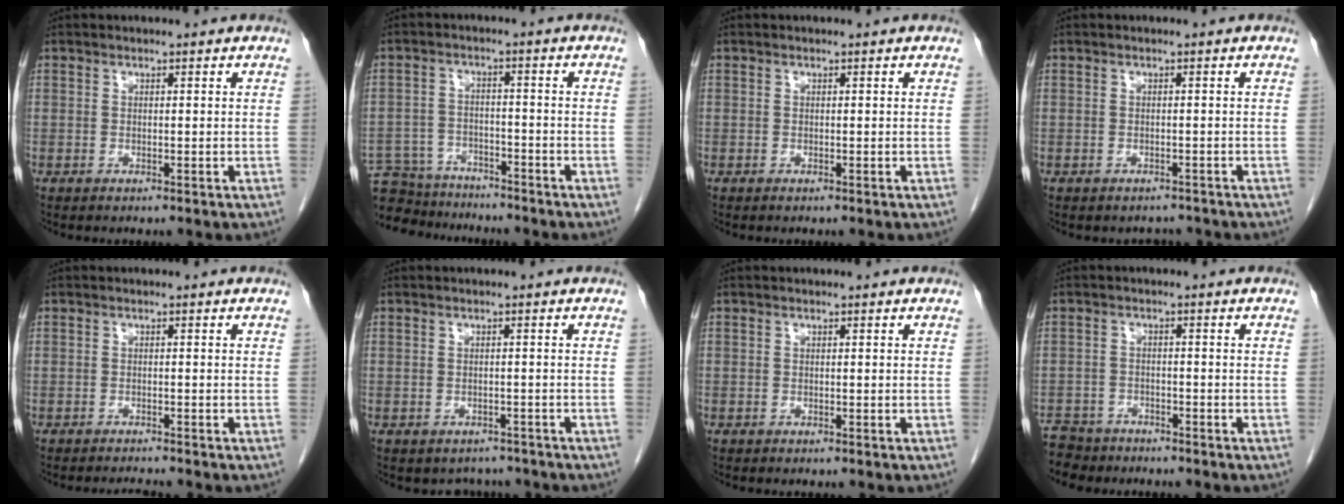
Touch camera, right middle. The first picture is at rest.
{"total": 11.9, "force": [-11.0, 4.2, 2.3], "torque": [-0.050, 0.010, -0.165]}
{"total": 0.0}
{"total": 1.9, "force": [-1.7, 0.9, -0.1], "torque": [0.000, 0.001, -0.025]}
{"total": 1.7, "force": [-1.6, -0.5, 0.0], "torque": [-0.003, -0.010, -0.025]}
{"total": 3.5, "force": [-3.0, 1.8, -0.1], "torque": [0.004, 0.009, -0.039]}
{"total": 0.0}
{"total": 6.0, "force": [-5.3, 2.9, 0.2], "torque": [-0.007, -0.006, -0.090]}